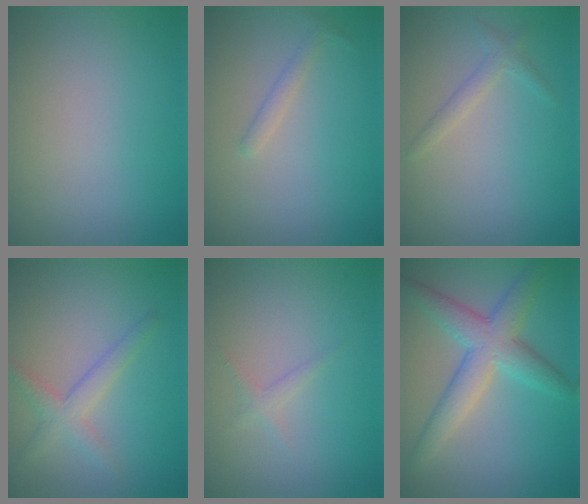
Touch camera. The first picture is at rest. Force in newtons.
{"total": 1.1, "press": 1.1, "slide": 0.1}
{"total": 1.3, "press": 1.3, "slide": 0.0}
{"total": 2.6, "press": 2.6, "slide": 0.1}
{"total": 0.9, "press": 0.9, "slide": 0.0}
{"total": 5.4, "press": 5.4, "slide": 0.1}